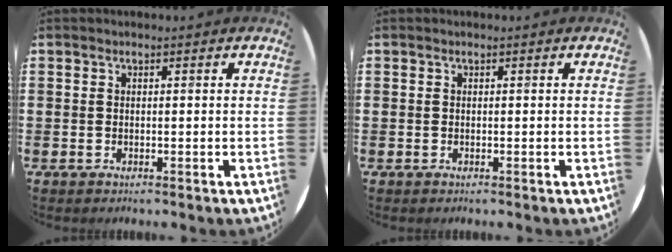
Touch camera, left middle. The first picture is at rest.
{"total": 0.0}